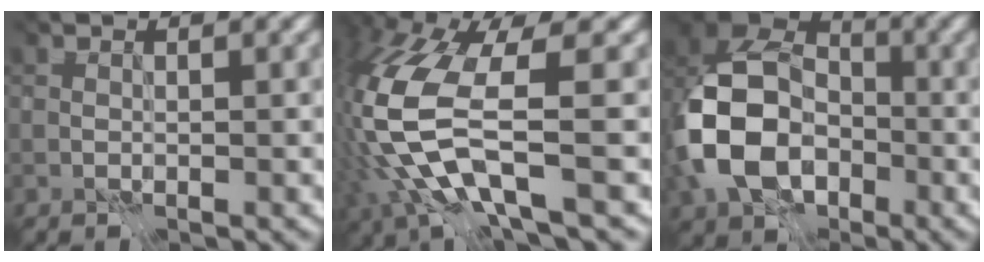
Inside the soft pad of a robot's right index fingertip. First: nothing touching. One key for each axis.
{"total": 10.4, "fx": -3.4, "fy": 2.8, "fz": 9.4, "tx": -0.237, "ty": -0.034, "tz": -0.031}
{"total": 10.9, "fx": -4.9, "fy": 7.3, "fz": 6.4, "tx": -0.162, "ty": -0.028, "tz": -0.070}